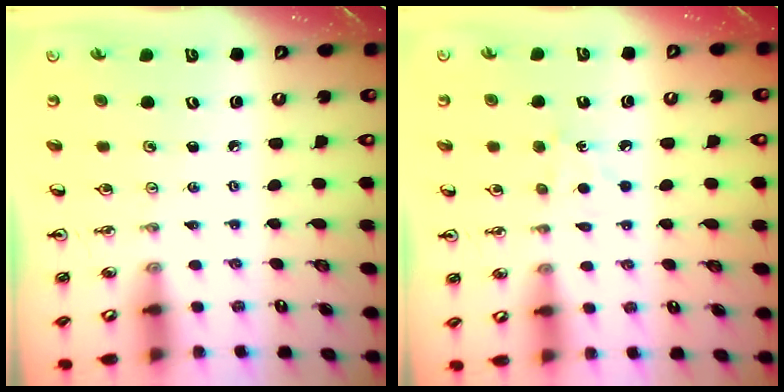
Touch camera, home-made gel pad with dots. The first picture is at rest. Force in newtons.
{"total": 5.1, "press": 5.0, "slide": 0.8}